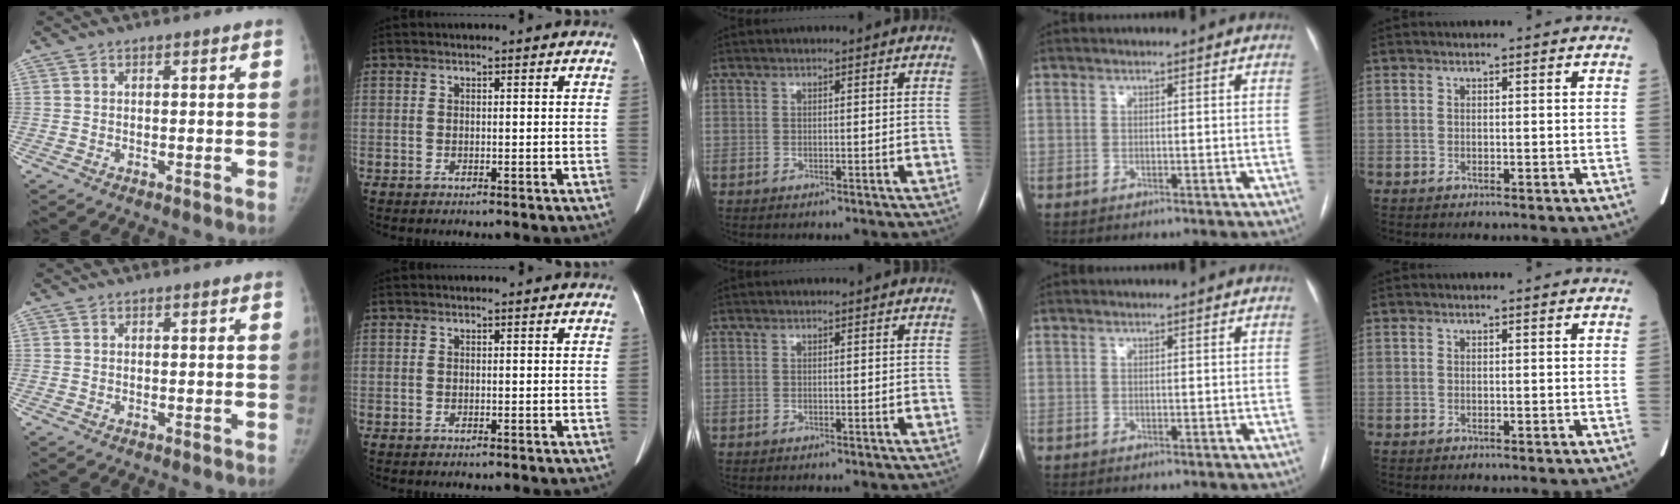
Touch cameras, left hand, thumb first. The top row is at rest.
{}